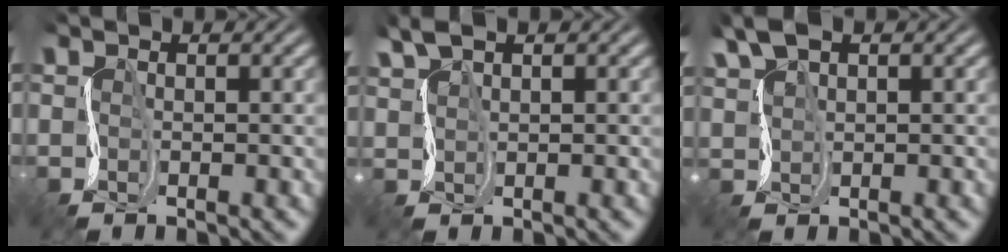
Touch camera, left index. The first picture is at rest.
{"total": 2.7, "force": [2.2, 0.9, 1.3], "torque": [-0.038, 0.010, 0.047]}
{"total": 3.2, "force": [2.4, 1.4, 1.6], "torque": [-0.041, 0.014, 0.046]}